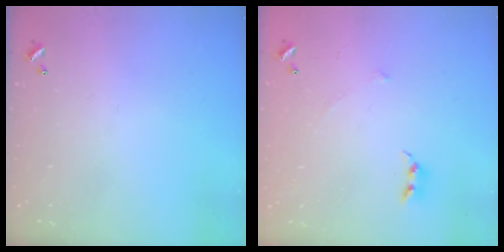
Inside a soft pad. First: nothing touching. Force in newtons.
{"total": 4.8, "press": 4.7, "slide": 0.8}